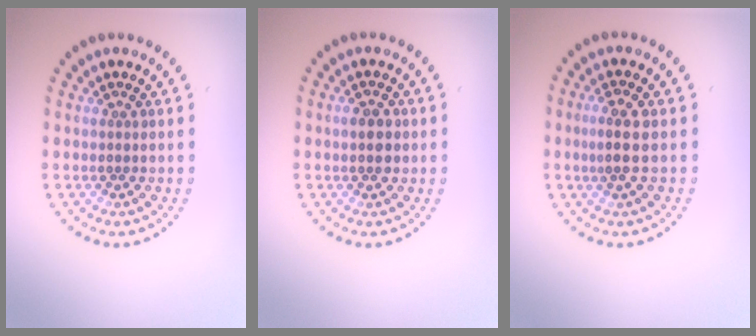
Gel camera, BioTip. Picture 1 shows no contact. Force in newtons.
{"total": 2.4, "press": 2.3, "slide": 0.2}
{"total": 2.4, "press": 2.3, "slide": 0.7}